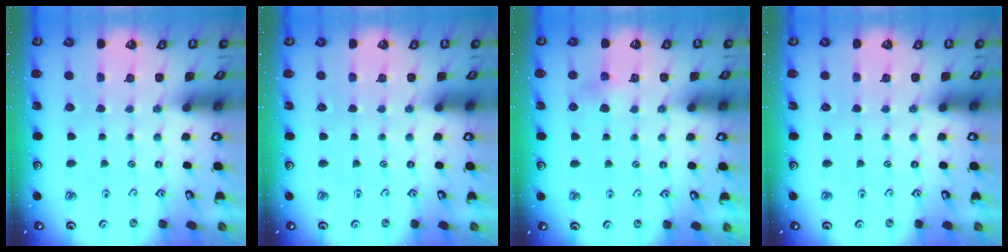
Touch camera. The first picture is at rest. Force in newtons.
{"total": 0.0}
{"total": 4.0, "press": 3.9, "slide": 0.8}
{"total": 0.0}